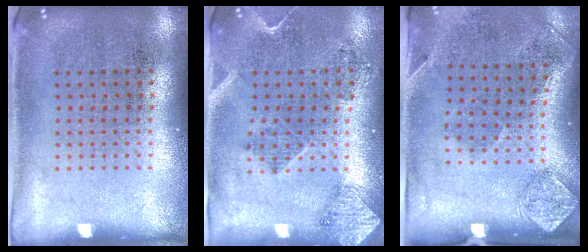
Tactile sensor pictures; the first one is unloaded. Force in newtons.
{"total": 1.9, "press": 1.6, "slide": 1.0}
{"total": 1.9, "press": 1.1, "slide": 1.5}